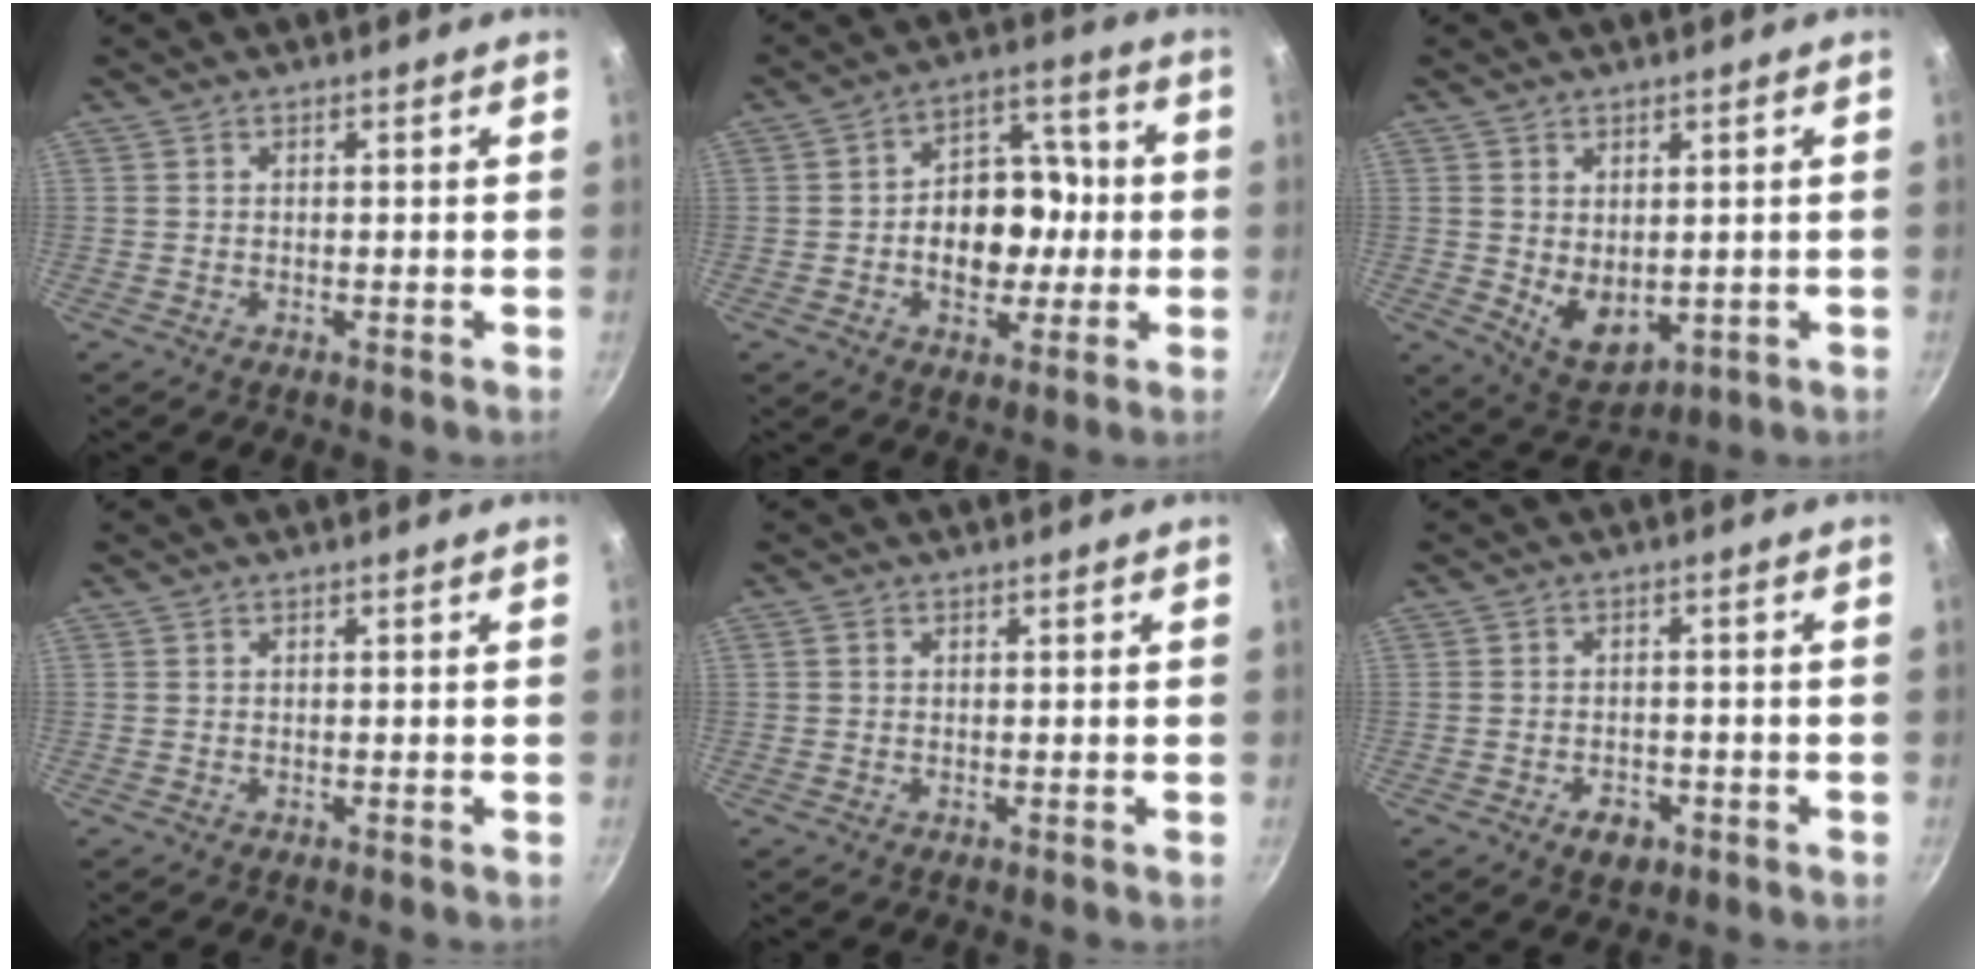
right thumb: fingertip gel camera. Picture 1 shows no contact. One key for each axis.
{"total": 13.1, "fx": -1.3, "fy": 9.6, "fz": 8.8, "tx": -0.081, "ty": 0.025, "tz": -0.028}
{"total": 7.1, "fx": 0.7, "fy": 4.7, "fz": 5.2, "tx": -0.065, "ty": -0.023, "tz": 0.033}
{"total": 0.0}
{"total": 0.7, "fx": 0.2, "fy": 0.6, "fz": 0.4, "tx": -0.007, "ty": 0.002, "tz": 0.003}
{"total": 4.1, "fx": -2.0, "fy": 2.6, "fz": 2.3, "tx": -0.029, "ty": 0.014, "tz": -0.025}